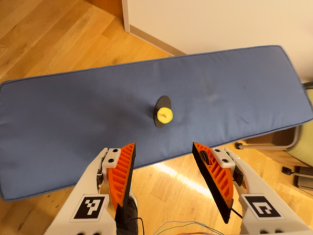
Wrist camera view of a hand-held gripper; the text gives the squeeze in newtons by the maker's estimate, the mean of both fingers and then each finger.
{"total": 0.0}